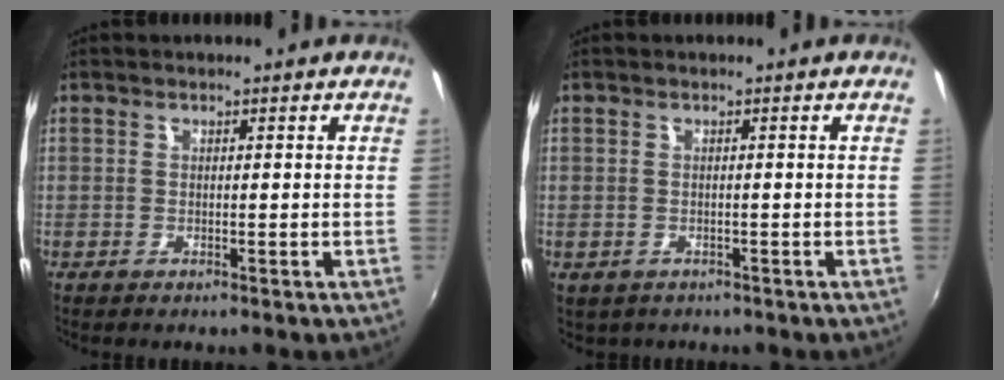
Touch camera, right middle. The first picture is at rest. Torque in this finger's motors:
{"motor_torque": [0.39, -0.64, 0.00, 0.00]}